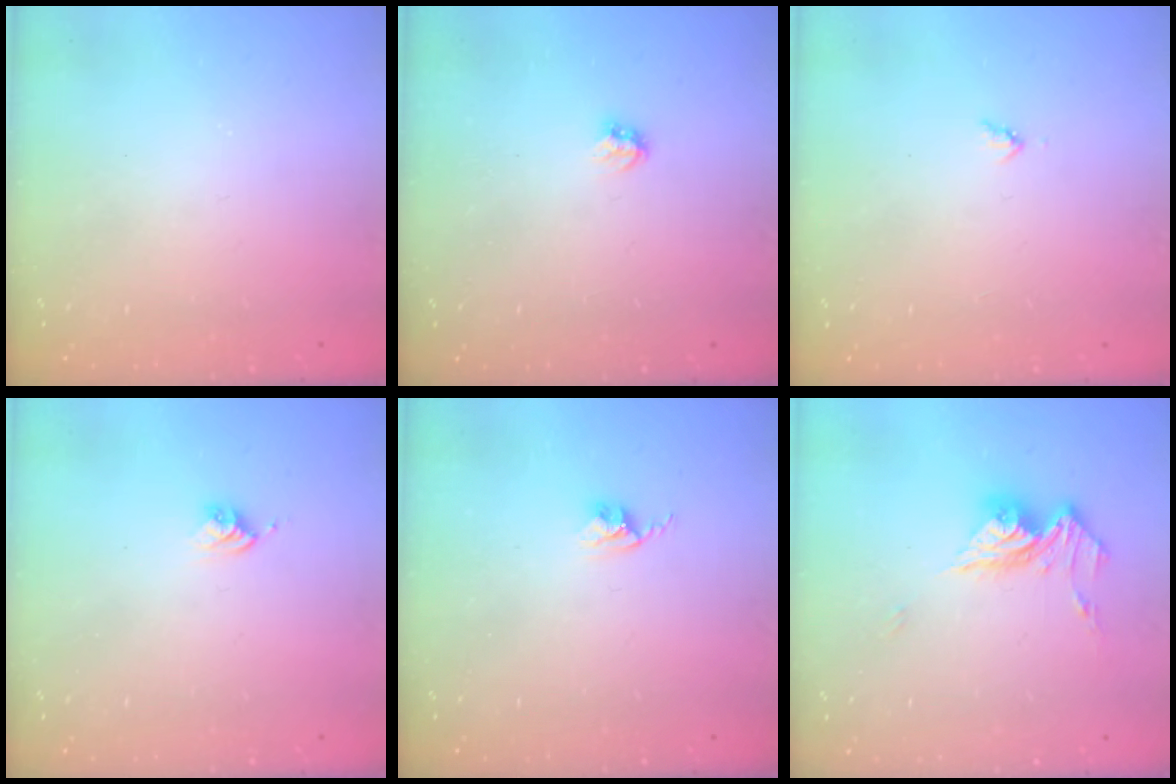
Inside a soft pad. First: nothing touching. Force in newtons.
{"total": 2.8, "press": 2.8, "slide": 0.5}
{"total": 3.0, "press": 3.0, "slide": 0.3}
{"total": 3.7, "press": 3.7, "slide": 0.6}
{"total": 2.6, "press": 2.6, "slide": 0.4}
{"total": 12.3, "press": 12.3, "slide": 1.4}